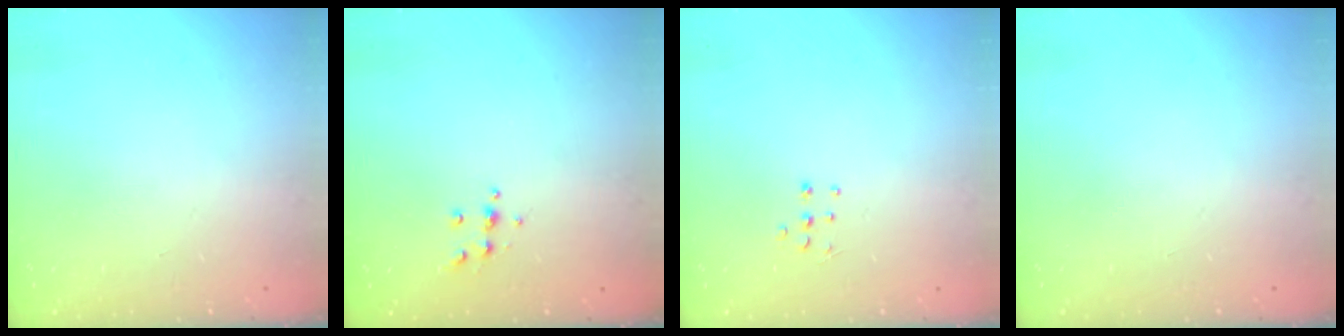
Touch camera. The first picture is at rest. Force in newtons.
{"total": 4.7, "press": 4.6, "slide": 0.5}
{"total": 4.6, "press": 4.5, "slide": 0.7}
{"total": 0.0}